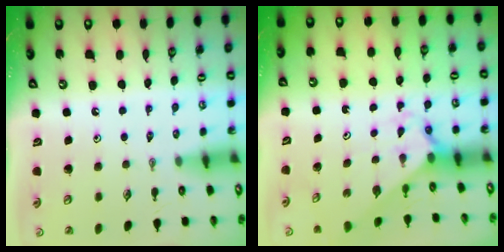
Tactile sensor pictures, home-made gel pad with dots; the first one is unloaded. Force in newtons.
{"total": 2.1, "press": 2.1, "slide": 0.1}